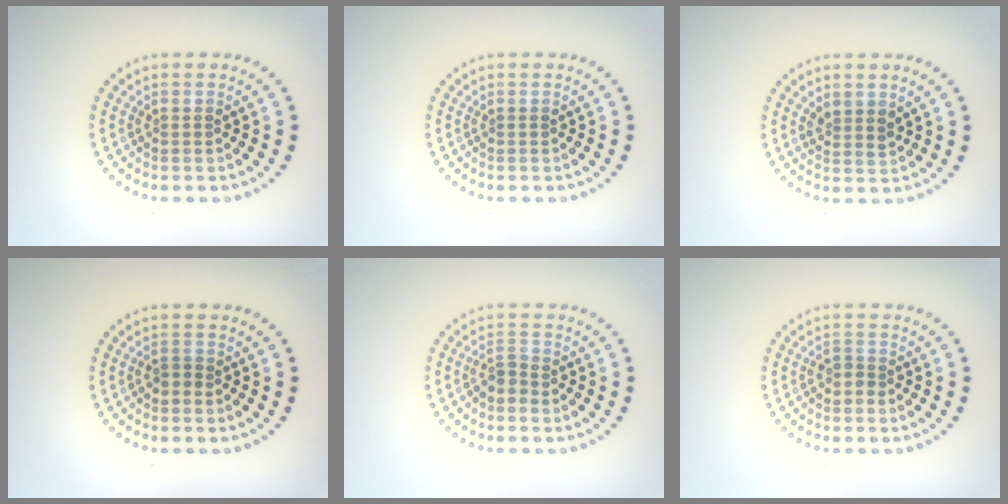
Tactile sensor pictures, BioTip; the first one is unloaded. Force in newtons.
{"total": 0.0}
{"total": 1.6, "press": 1.3, "slide": 0.9}
{"total": 0.8, "press": 0.7, "slide": 0.4}
{"total": 1.7, "press": 1.3, "slide": 1.2}
{"total": 1.0, "press": 0.8, "slide": 0.6}